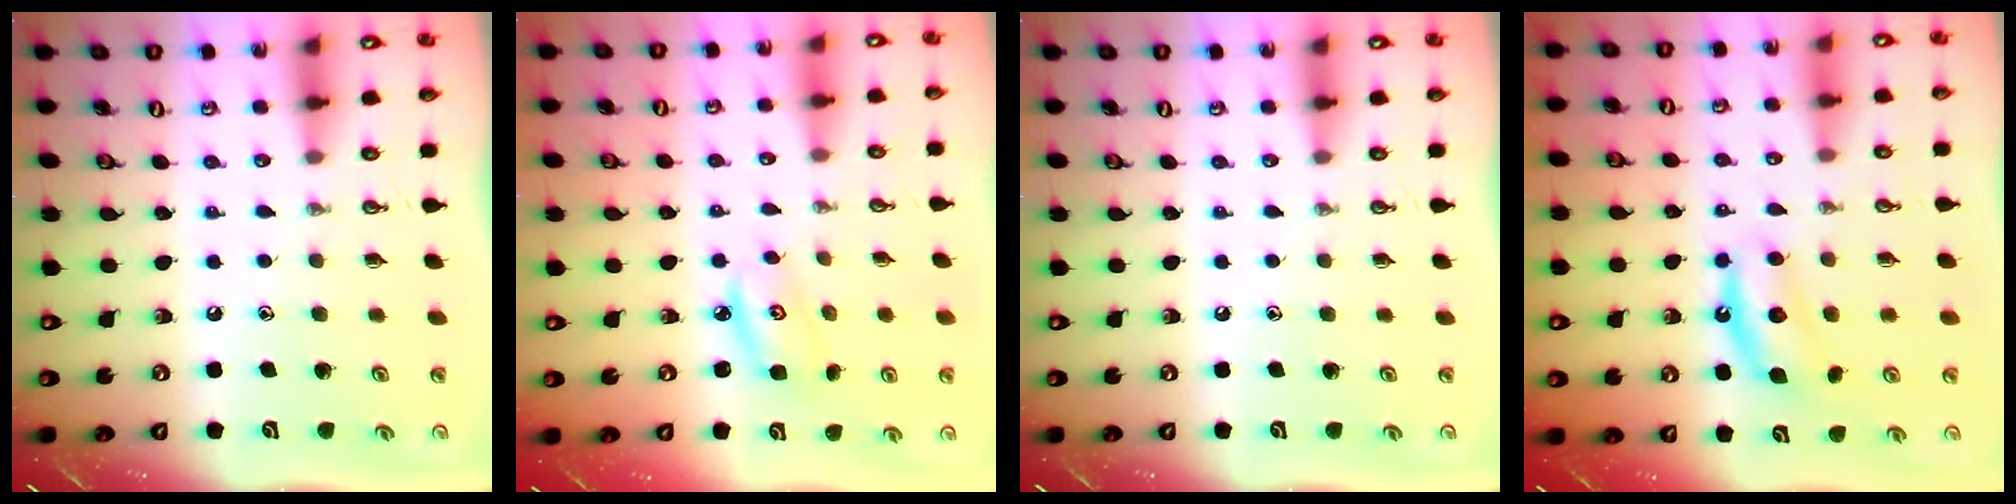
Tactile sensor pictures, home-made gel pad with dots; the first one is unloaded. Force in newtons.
{"total": 4.3, "press": 4.2, "slide": 0.3}
{"total": 0.0}
{"total": 6.5, "press": 6.5, "slide": 0.4}